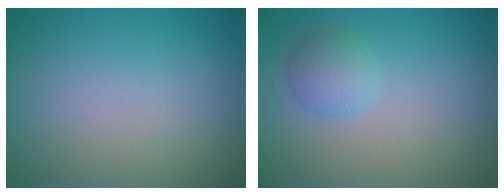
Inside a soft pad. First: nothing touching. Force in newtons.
{"total": 2.2, "press": 2.2, "slide": 0.1}